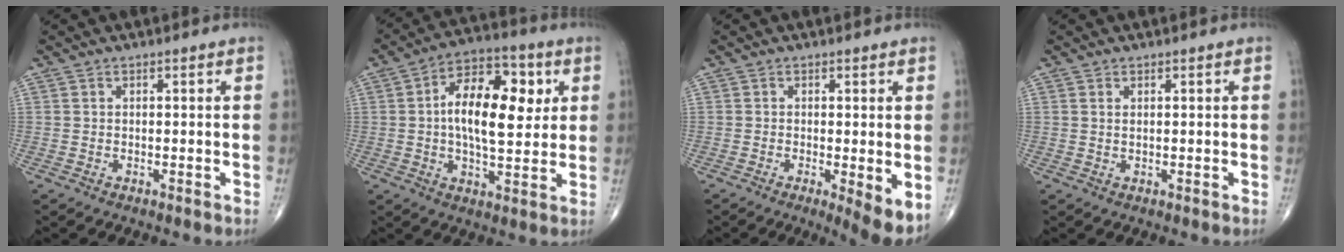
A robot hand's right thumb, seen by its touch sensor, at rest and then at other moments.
{"total": 15.7, "force": [2.7, 7.9, 13.3], "torque": [-0.192, 0.008, 0.037]}
{"total": 5.3, "force": [-1.0, 1.1, 5.1], "torque": [-0.080, -0.018, -0.019]}
{"total": 0.8, "force": [0.4, 0.2, 0.6], "torque": [-0.015, -0.001, 0.009]}